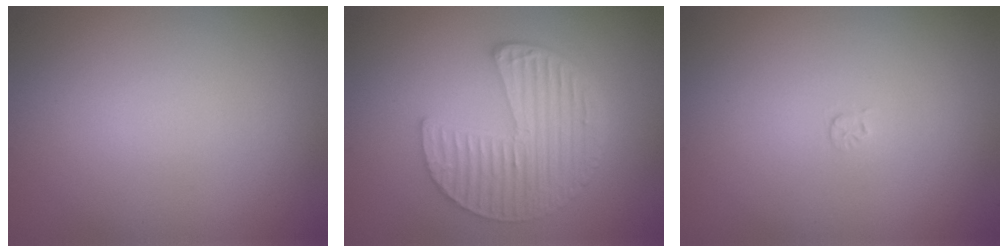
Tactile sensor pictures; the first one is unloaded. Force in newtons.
{"total": 6.0, "press": 4.3, "slide": 4.2}
{"total": 0.6, "press": 0.3, "slide": 0.6}